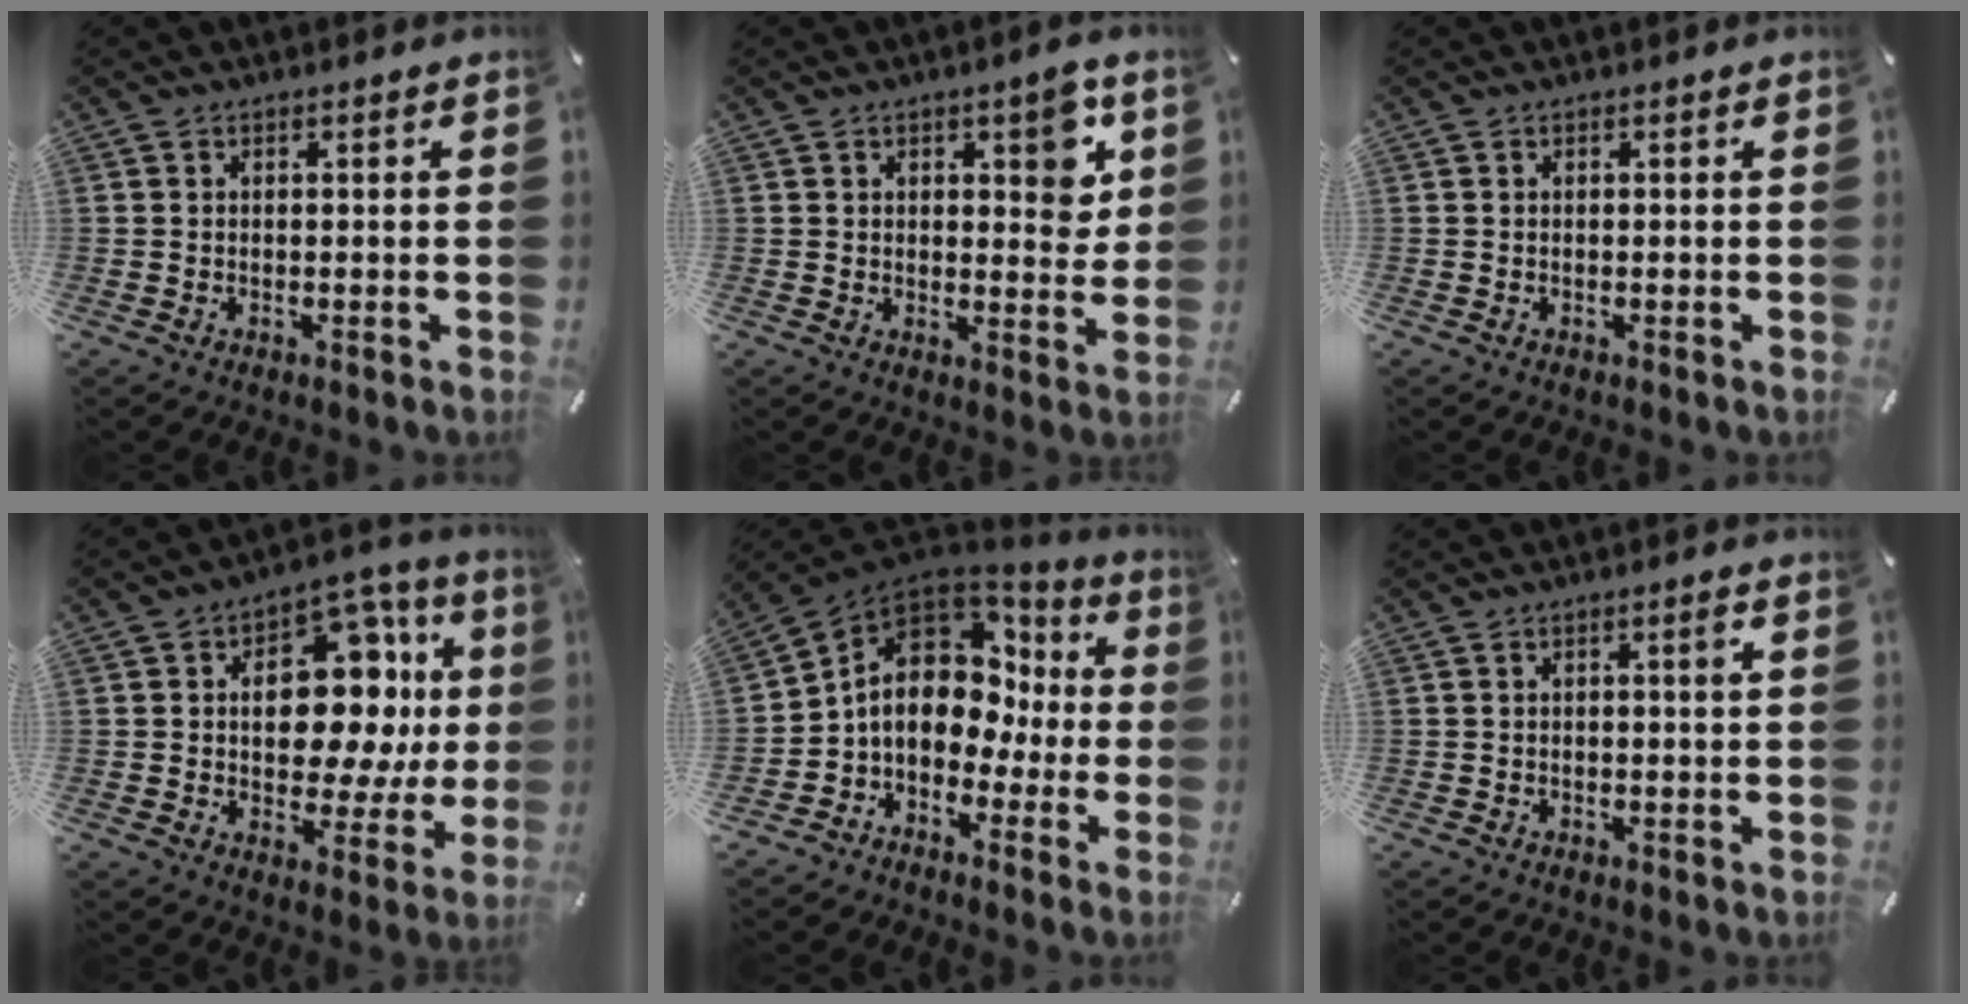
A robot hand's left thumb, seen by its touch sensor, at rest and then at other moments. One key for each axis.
{"total": 8.0, "fx": 3.4, "fy": 3.9, "fz": 6.1, "tx": -0.066, "ty": -0.014, "tz": 0.051}
{"total": 0.0}
{"total": 18.6, "fx": 3.1, "fy": 12.0, "fz": 13.8, "tx": -0.186, "ty": -0.024, "tz": 0.051}
{"total": 12.7, "fx": 0.4, "fy": 10.2, "fz": 7.6, "tx": -0.140, "ty": -0.001, "tz": 0.007}
{"total": 1.8, "fx": 0.4, "fy": 0.3, "fz": 1.7, "tx": -0.025, "ty": -0.002, "tz": 0.003}